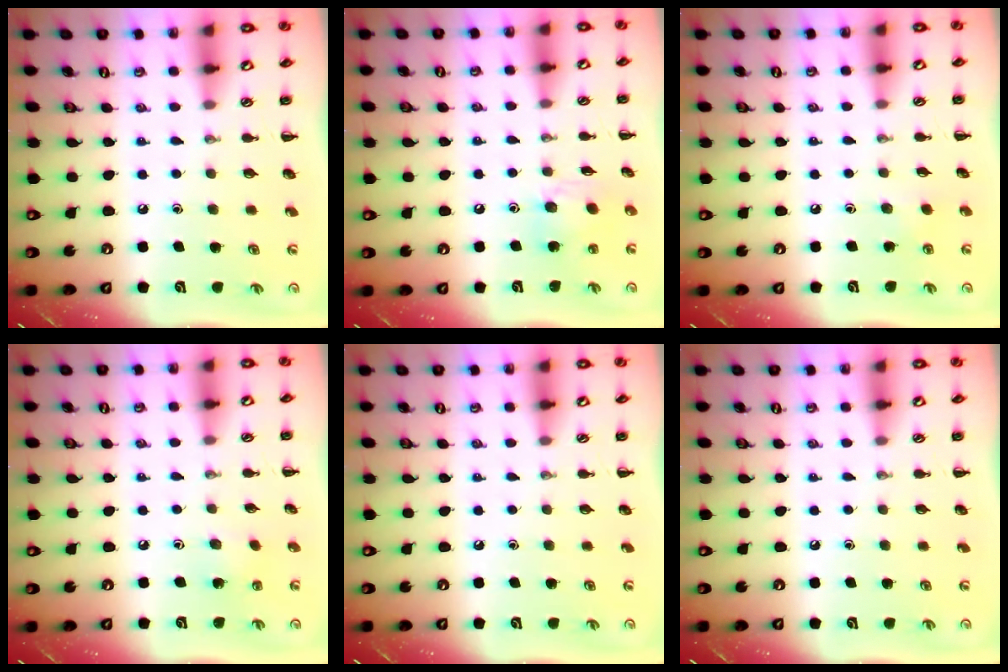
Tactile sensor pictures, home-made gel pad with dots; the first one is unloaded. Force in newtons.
{"total": 10.1, "press": 9.9, "slide": 1.9}
{"total": 2.1, "press": 2.0, "slide": 0.7}
{"total": 3.4, "press": 3.2, "slide": 1.0}
{"total": 0.0}
{"total": 0.0}